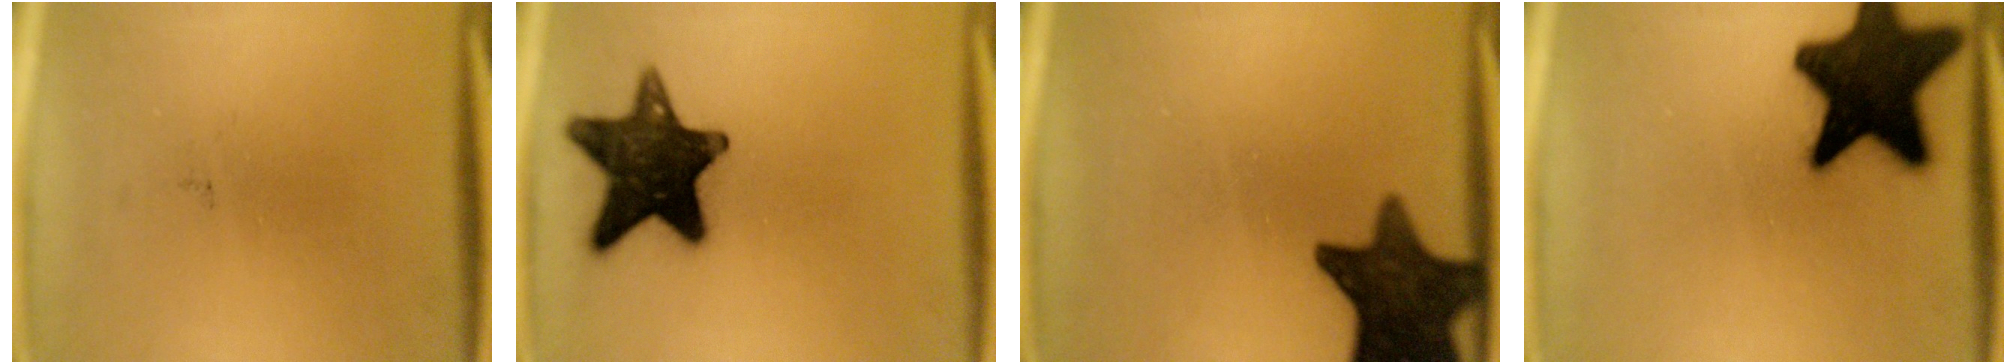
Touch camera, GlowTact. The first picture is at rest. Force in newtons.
{"total": 15.8}
{"total": 13.9}
{"total": 19.4}